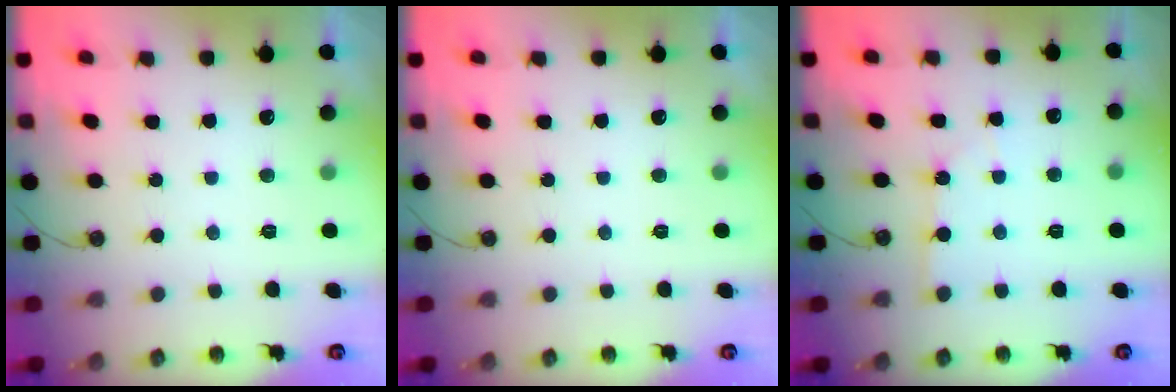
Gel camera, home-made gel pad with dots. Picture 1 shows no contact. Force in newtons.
{"total": 0.0}
{"total": 2.6, "press": 2.6, "slide": 0.4}